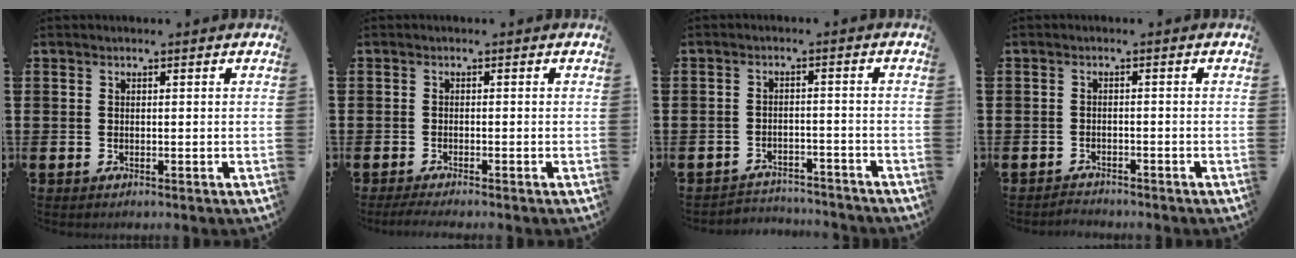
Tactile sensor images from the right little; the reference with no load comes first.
{"total": 1.2, "force": [-0.8, 0.0, 0.8], "torque": [-0.012, -0.002, -0.016]}
{"total": 2.7, "force": [-2.7, 0.3, -0.2], "torque": [-0.005, 0.002, -0.059]}
{"total": 1.2, "force": [-1.1, 0.0, -0.2], "torque": [-0.002, 0.004, -0.025]}